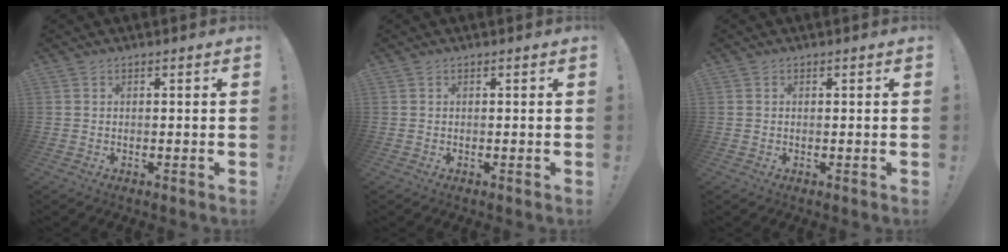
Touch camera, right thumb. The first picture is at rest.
{"total": 0.0}
{"total": 0.0}